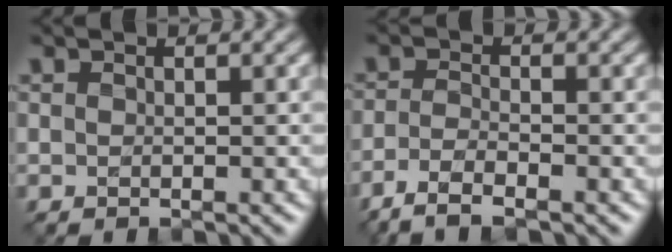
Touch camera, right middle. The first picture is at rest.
{"total": 3.6, "force": [-2.6, 0.9, 2.3], "torque": [-0.050, -0.006, -0.058]}